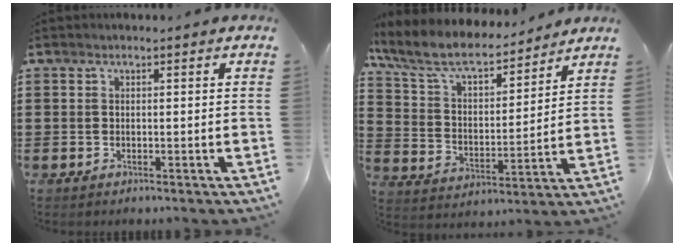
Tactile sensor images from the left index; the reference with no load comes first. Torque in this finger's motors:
{"motor_torque": [1.34, -0.80, 0.77, 0.21]}